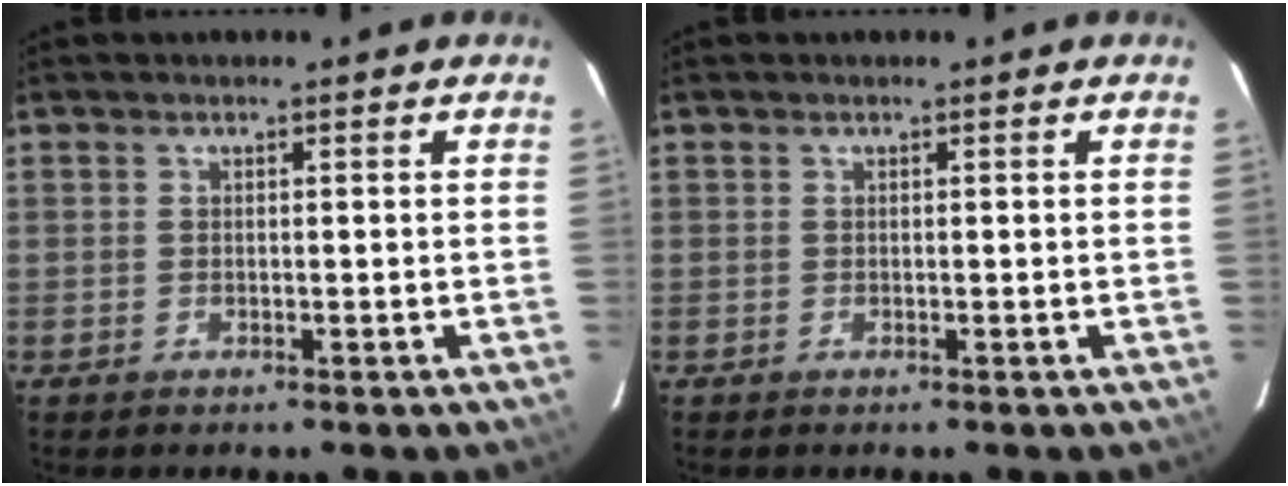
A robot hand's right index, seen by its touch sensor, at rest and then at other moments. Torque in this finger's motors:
{"motor_torque": [0.20, 0.19, 0.00, 0.00]}